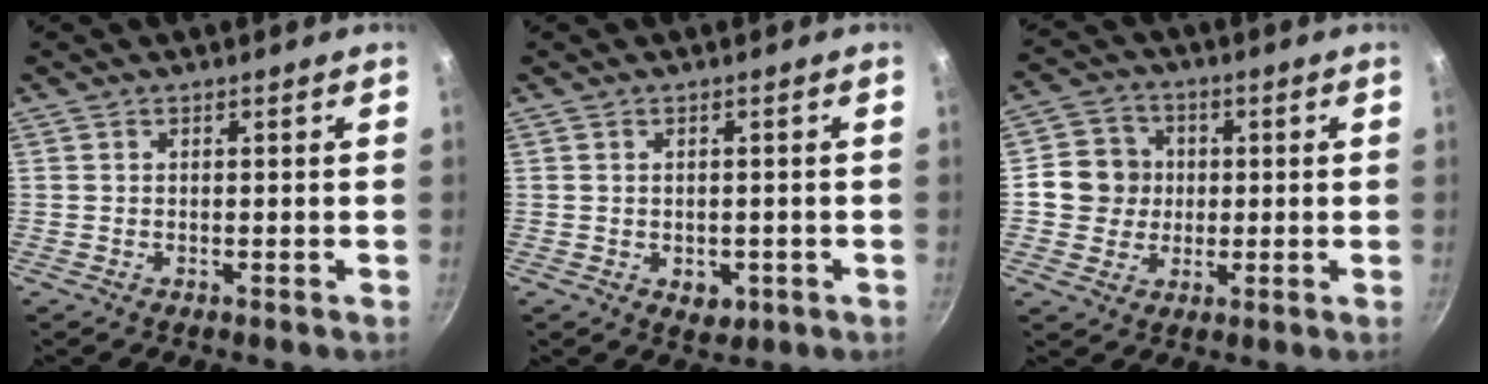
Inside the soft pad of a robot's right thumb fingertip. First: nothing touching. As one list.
[{"total": 3.3, "force": [-0.9, 2.4, 2.1], "torque": [-0.022, 0.003, -0.003]}, {"total": 8.2, "force": [0.4, 7.8, 2.6], "torque": [-0.010, 0.012, -0.005]}]